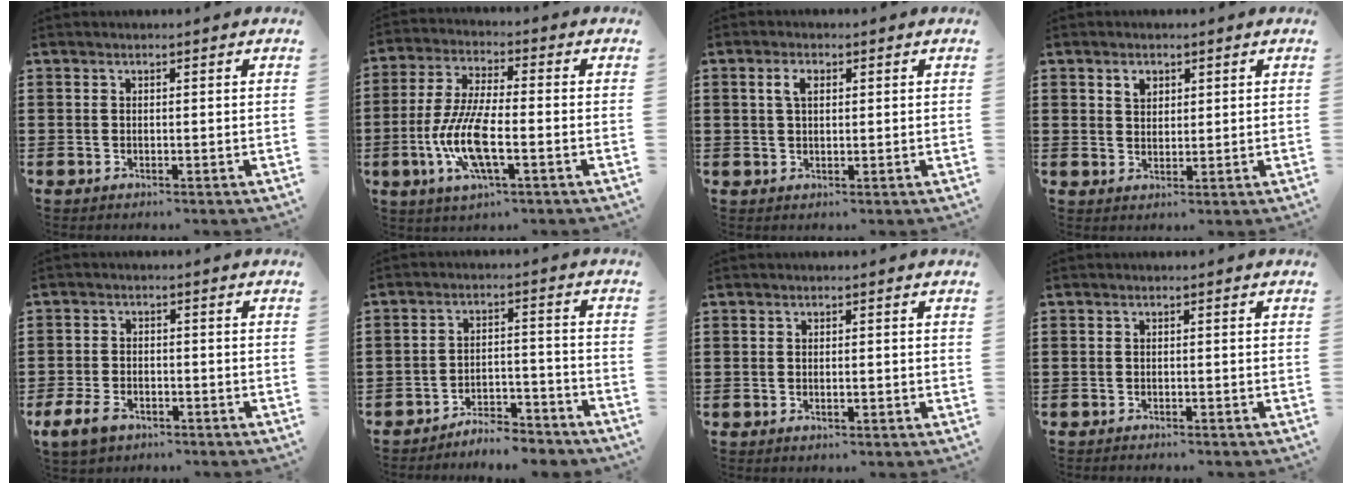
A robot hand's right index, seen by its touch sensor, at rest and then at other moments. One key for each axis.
{"total": 10.1, "fx": -3.4, "fy": 3.1, "fz": 9.0, "tx": -0.200, "ty": -0.011, "tz": -0.066}
{"total": 2.6, "fx": 0.9, "fy": 1.2, "fz": 2.1, "tx": -0.046, "ty": 0.008, "tz": 0.014}
{"total": 2.2, "fx": 1.4, "fy": 1.4, "fz": 0.8, "tx": -0.021, "ty": 0.005, "tz": 0.026}
{"total": 4.0, "fx": -2.6, "fy": 2.1, "fz": 2.1, "tx": -0.056, "ty": 0.003, "tz": -0.055}
{"total": 5.3, "fx": -5.2, "fy": 0.5, "fz": 0.5, "tx": -0.010, "ty": 0.013, "tz": -0.106}
{"total": 1.0, "fx": -0.2, "fy": 0.3, "fz": 0.9, "tx": -0.017, "ty": 0.000, "tz": -0.002}
{"total": 0.8, "fx": -0.8, "fy": 0.0, "fz": -0.1, "tx": -0.001, "ty": 0.001, "tz": -0.017}